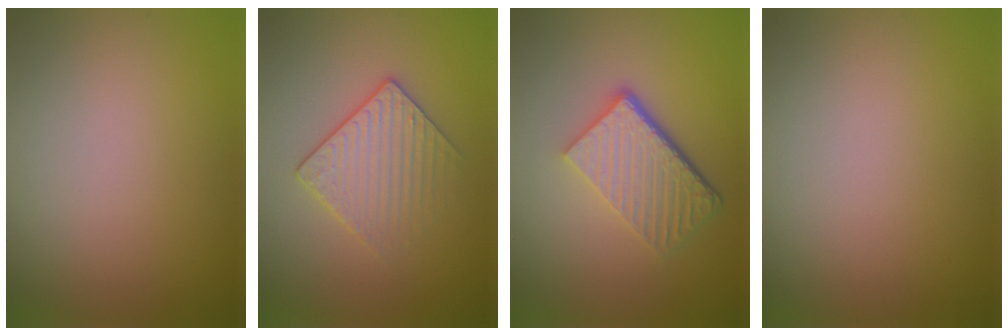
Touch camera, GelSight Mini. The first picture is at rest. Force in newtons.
{"total": 2.4, "press": 2.1, "slide": 1.1}
{"total": 5.7, "press": 4.0, "slide": 4.1}
{"total": 0.0}